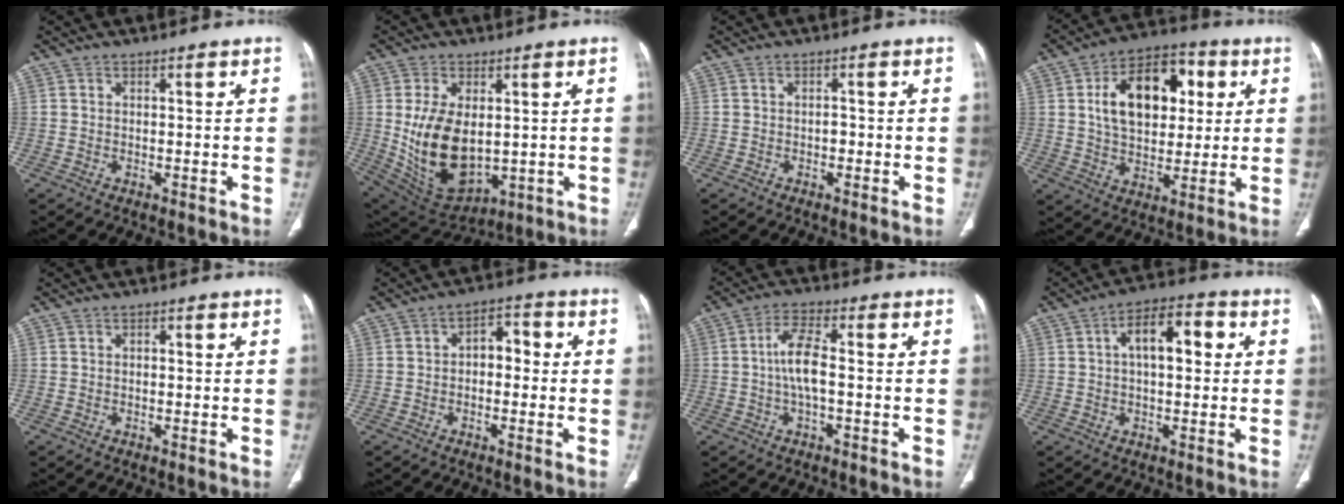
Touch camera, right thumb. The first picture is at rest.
{"total": 15.8, "force": [0.4, 9.4, 12.6], "torque": [-0.219, -0.014, 0.039]}
{"total": 1.4, "force": [-0.4, 0.9, 1.0], "torque": [-0.010, 0.003, -0.007]}
{"total": 17.6, "force": [4.2, 11.2, 12.9], "torque": [-0.172, 0.008, 0.068]}
{"total": 0.6, "force": [0.1, 0.4, 0.5], "torque": [0.000, 0.001, -0.001]}
{"total": 5.4, "force": [-0.1, 3.6, 4.1], "torque": [-0.031, 0.023, -0.014]}
{"total": 6.5, "force": [-0.5, 2.3, 6.0], "torque": [-0.130, 0.016, -0.015]}
{"total": 9.9, "force": [1.9, 5.1, 8.3], "torque": [-0.111, 0.025, 0.022]}